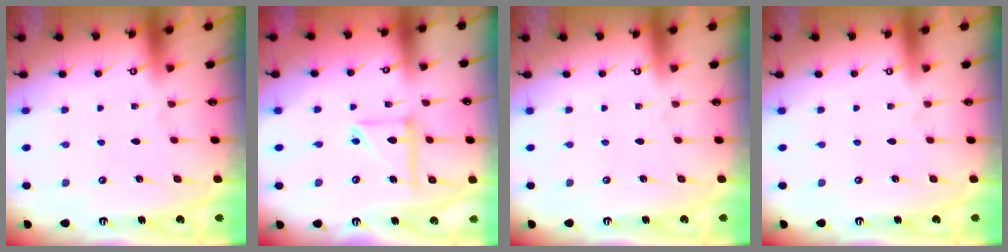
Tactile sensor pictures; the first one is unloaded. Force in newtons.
{"total": 10.2, "press": 10.2, "slide": 1.0}
{"total": 0.0}
{"total": 0.0}